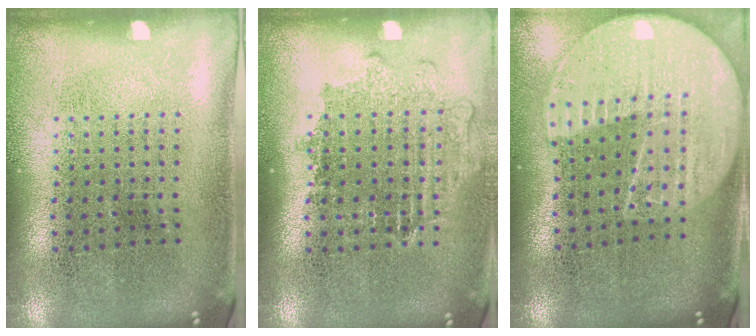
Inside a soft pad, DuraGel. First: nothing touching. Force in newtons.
{"total": 1.0, "press": 1.0, "slide": 0.4}
{"total": 2.3, "press": 2.0, "slide": 1.1}